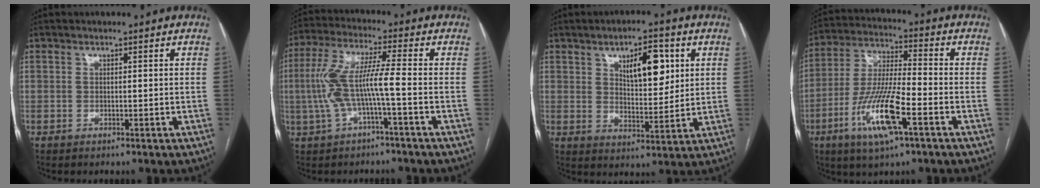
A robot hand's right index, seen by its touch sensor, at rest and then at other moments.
{"total": 8.8, "force": [-1.7, 0.5, 8.6], "torque": [-0.190, 0.023, -0.034]}
{"total": 9.1, "force": [3.6, 3.6, 7.6], "torque": [-0.116, 0.003, 0.061]}
{"total": 13.7, "force": [-5.7, 2.1, 12.3], "torque": [-0.250, -0.013, -0.104]}